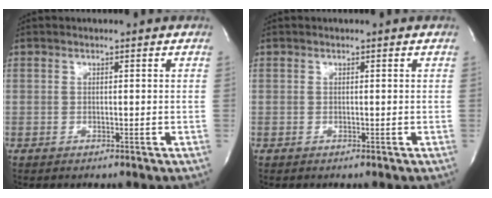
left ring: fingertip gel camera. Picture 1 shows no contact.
{"total": 0.0}